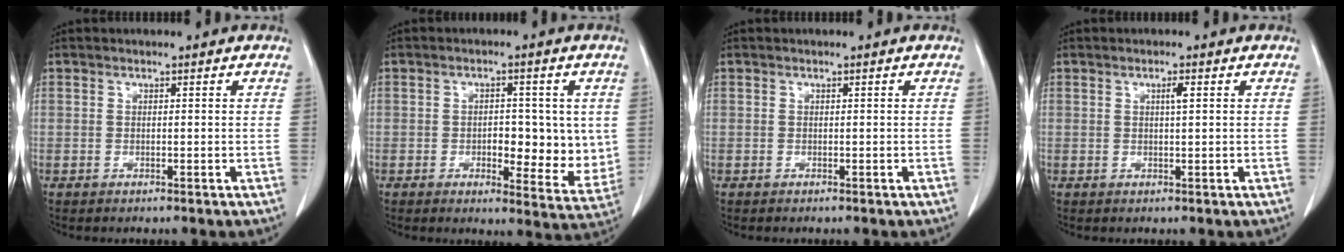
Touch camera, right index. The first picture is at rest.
{"total": 9.5, "force": [-0.1, 4.5, 8.4], "torque": [-0.095, -0.010, 0.007]}
{"total": 0.0}
{"total": 1.3, "force": [0.4, 0.1, 1.3], "torque": [-0.024, 0.002, 0.007]}